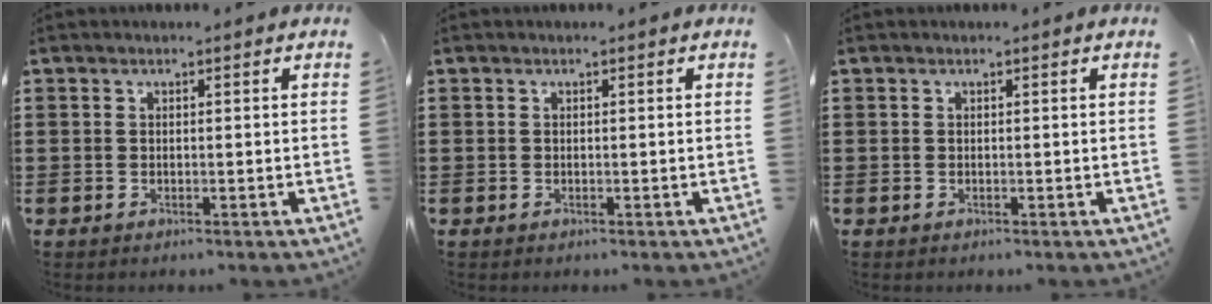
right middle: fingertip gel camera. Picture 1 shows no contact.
{"total": 0.0}
{"total": 0.0}